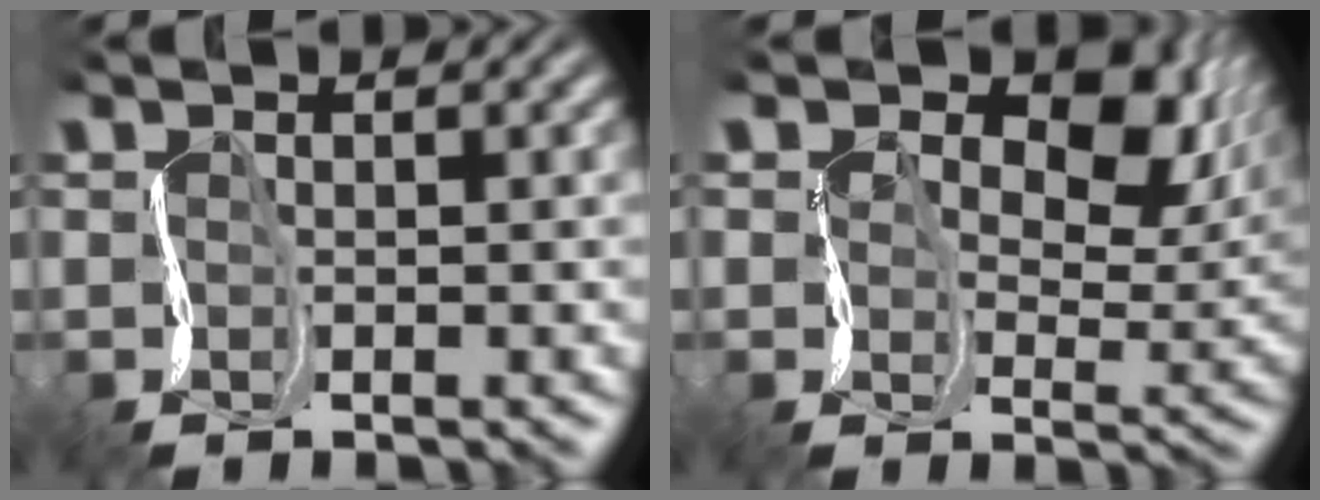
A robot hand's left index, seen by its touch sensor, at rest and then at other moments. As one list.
[{"total": 11.9, "force": [4.7, 7.4, 8.0], "torque": [-0.115, 0.002, 0.075]}]